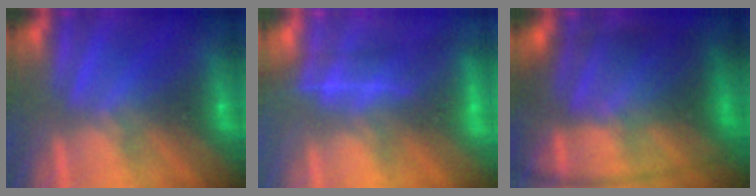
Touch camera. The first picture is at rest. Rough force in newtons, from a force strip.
{"total": 3.8}
{"total": 8.1}